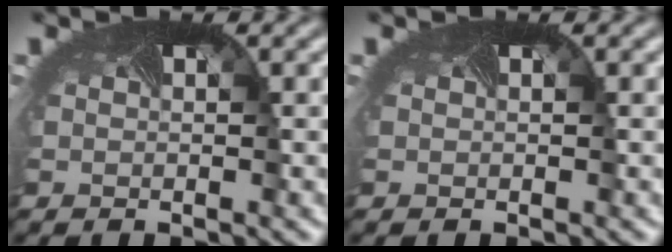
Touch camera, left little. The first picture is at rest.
{"total": 0.0}